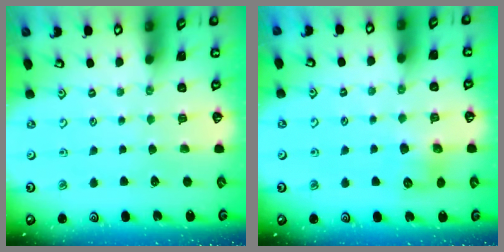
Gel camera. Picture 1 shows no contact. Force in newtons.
{"total": 7.2, "press": 7.2, "slide": 0.6}